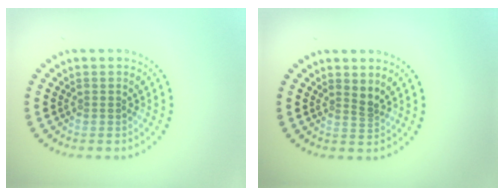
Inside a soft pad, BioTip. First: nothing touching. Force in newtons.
{"total": 1.1, "press": 0.6, "slide": 0.9}